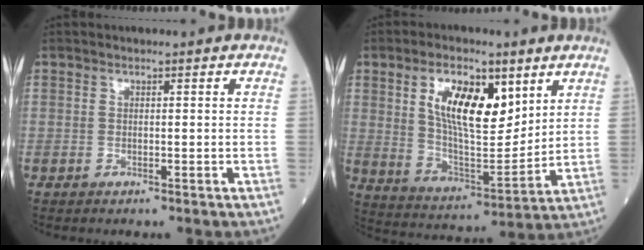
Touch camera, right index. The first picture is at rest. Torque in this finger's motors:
{"motor_torque": [1.23, 0.91, 0.69, 0.17]}